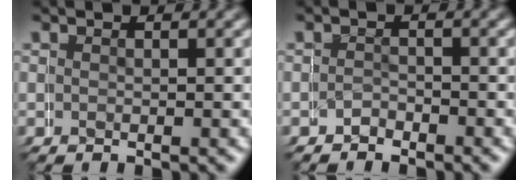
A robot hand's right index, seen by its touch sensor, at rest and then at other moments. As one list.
[{"total": 2.7, "force": [-2.1, 1.0, -1.5], "torque": [0.019, -0.003, -0.035]}]